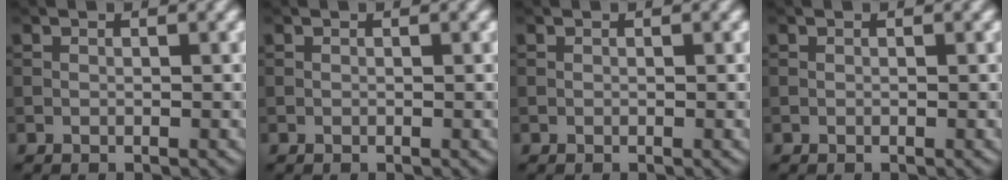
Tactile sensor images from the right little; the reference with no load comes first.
{"total": 0.0}
{"total": 0.0}
{"total": 0.0}